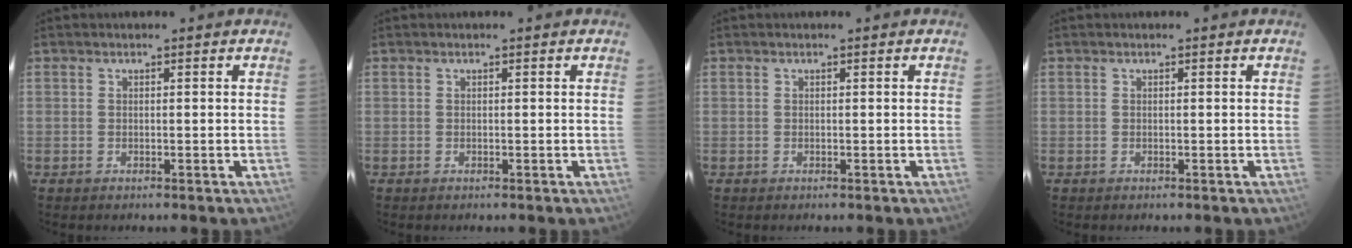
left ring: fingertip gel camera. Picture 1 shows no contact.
{"total": 0.0}
{"total": 0.0}
{"total": 0.0}